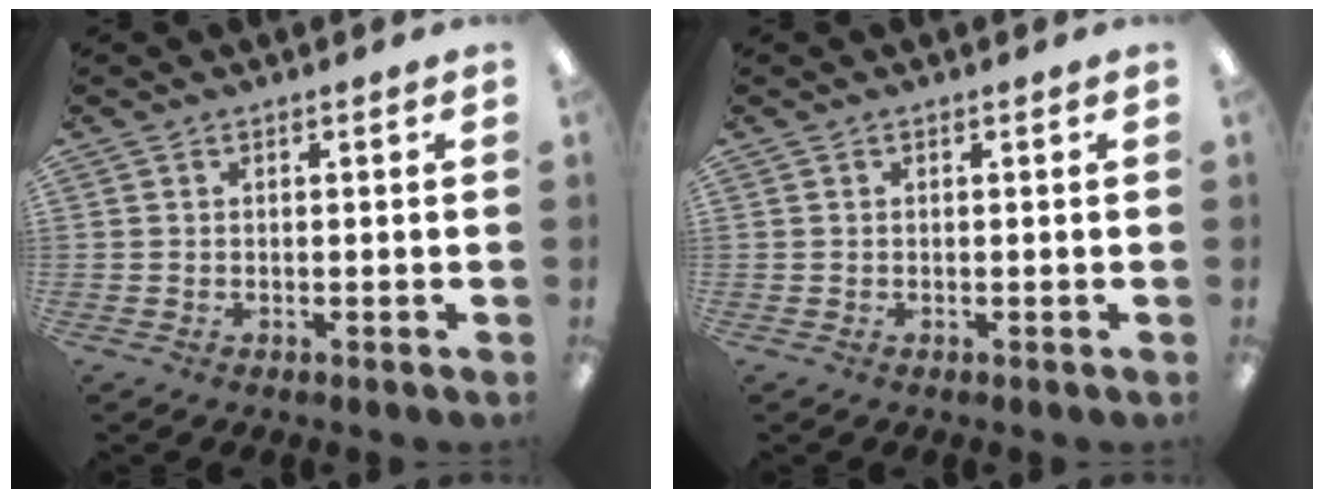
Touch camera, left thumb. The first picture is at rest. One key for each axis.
{"total": 0.0}